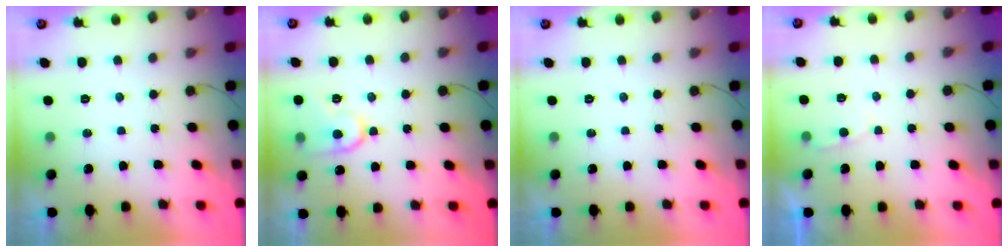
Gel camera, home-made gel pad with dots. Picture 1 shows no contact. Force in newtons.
{"total": 12.0, "press": 12.0, "slide": 1.1}
{"total": 0.0}
{"total": 2.3, "press": 2.3, "slide": 0.3}